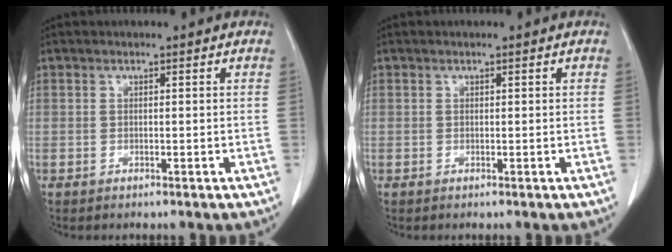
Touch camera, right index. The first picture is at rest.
{"total": 0.0}